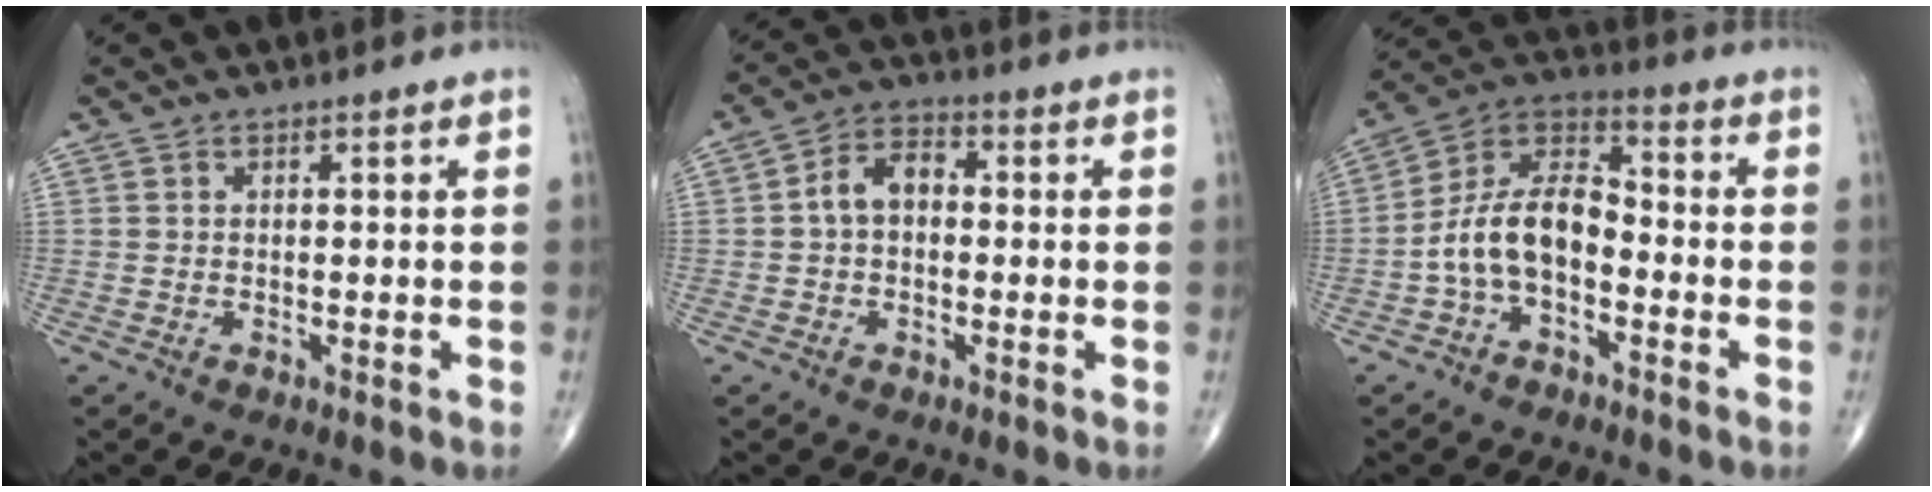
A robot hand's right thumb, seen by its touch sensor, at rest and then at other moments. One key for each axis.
{"total": 6.3, "fx": 0.0, "fy": 4.3, "fz": 4.6, "tx": -0.072, "ty": 0.025, "tz": -0.011}
{"total": 11.7, "fx": -3.0, "fy": 6.7, "fz": 9.1, "tx": -0.160, "ty": 0.051, "tz": -0.069}